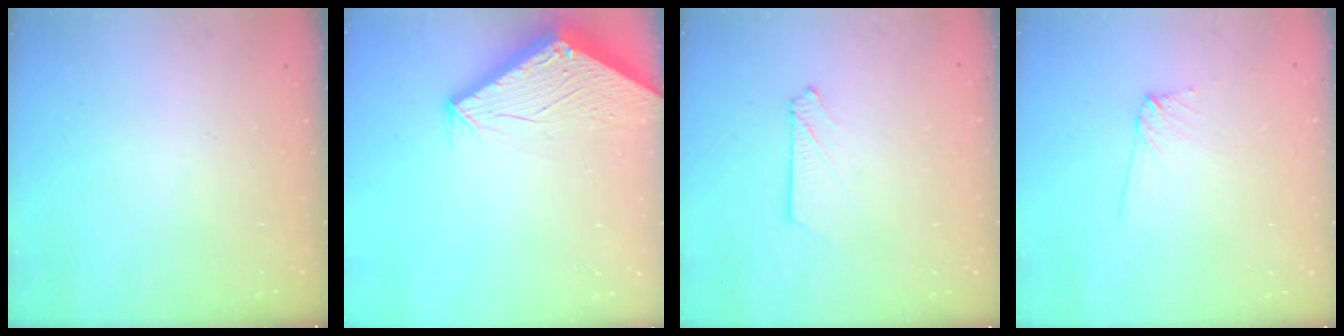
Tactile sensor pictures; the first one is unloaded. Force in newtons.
{"total": 2.9, "press": 2.9, "slide": 0.1}
{"total": 2.9, "press": 2.9, "slide": 0.4}
{"total": 6.3, "press": 6.3, "slide": 0.8}